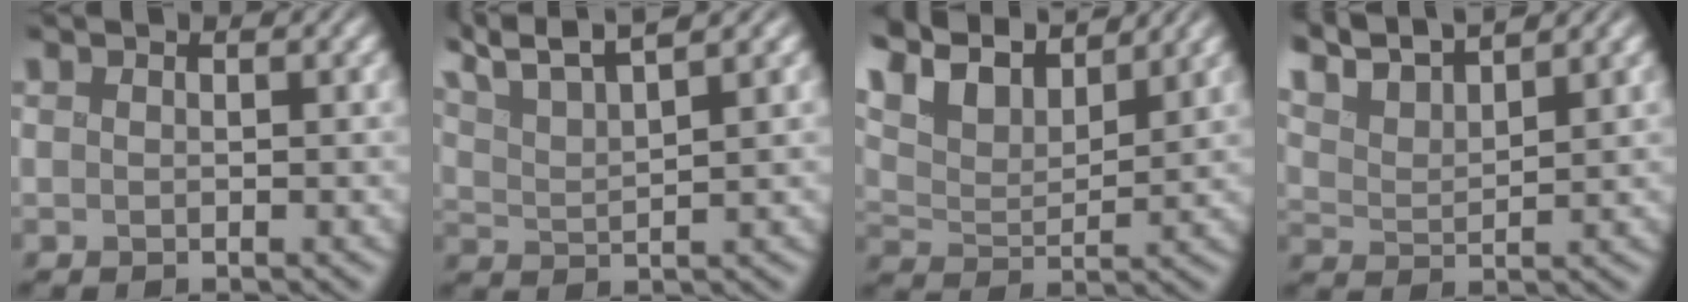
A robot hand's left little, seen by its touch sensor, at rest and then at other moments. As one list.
[{"total": 7.9, "force": [6.1, 1.7, 4.8], "torque": [-0.097, 0.027, 0.072]}, {"total": 8.6, "force": [6.3, 3.4, 4.8], "torque": [-0.119, 0.021, 0.094]}, {"total": 7.4, "force": [6.3, 1.4, 3.6], "torque": [-0.086, 0.019, 0.091]}]